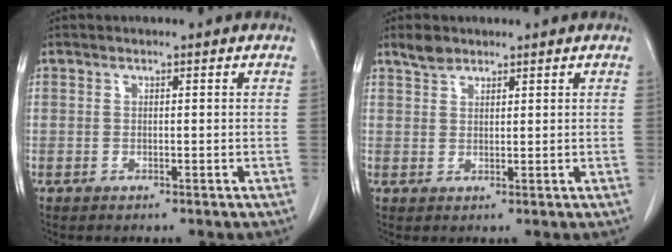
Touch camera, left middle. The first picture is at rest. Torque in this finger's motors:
{"motor_torque": [0.32, -0.26, -0.02, 0.02]}